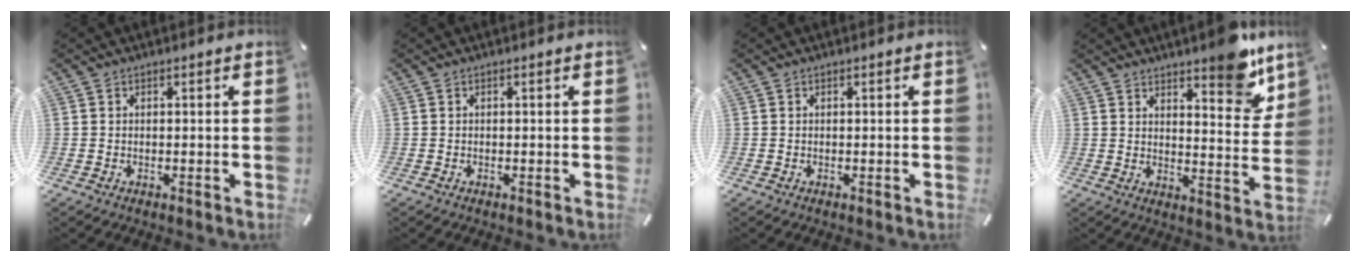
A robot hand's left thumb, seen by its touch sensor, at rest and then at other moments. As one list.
[{"total": 0.0}, {"total": 0.0}, {"total": 10.4, "force": [8.3, 3.4, 5.2], "torque": [-0.047, -0.070, 0.140]}]